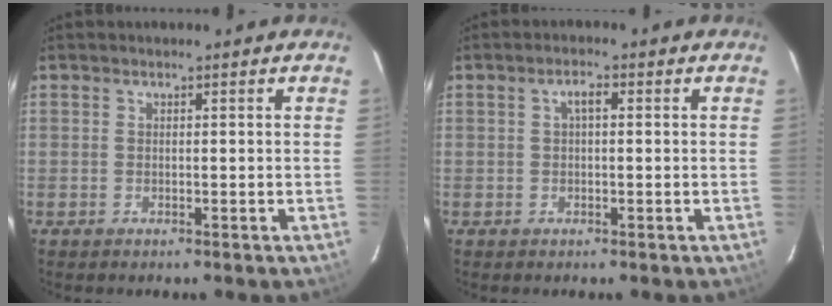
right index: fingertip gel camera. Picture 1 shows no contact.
{"total": 1.9, "force": [0.2, 0.7, 1.7], "torque": [-0.034, 0.010, 0.004]}